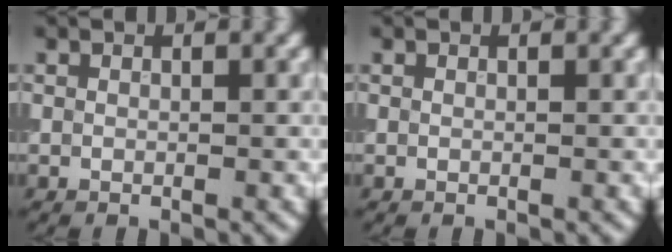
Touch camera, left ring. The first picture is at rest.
{"total": 0.0}